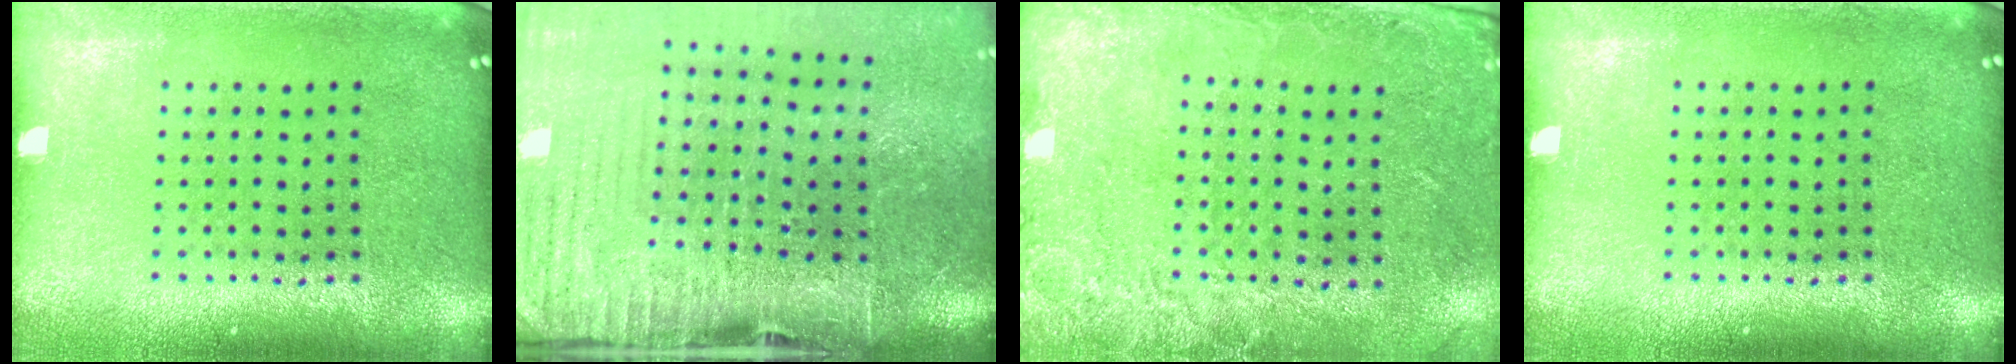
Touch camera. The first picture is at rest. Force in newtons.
{"total": 4.3, "press": 3.7, "slide": 2.2}
{"total": 2.6, "press": 2.0, "slide": 1.7}
{"total": 0.0}